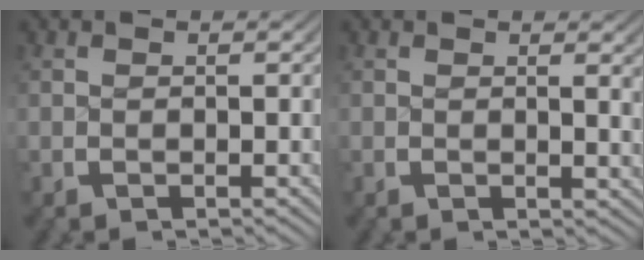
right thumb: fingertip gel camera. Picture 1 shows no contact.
{"total": 1.6, "force": [0.6, 0.1, 1.5], "torque": [-0.021, -0.004, 0.009]}